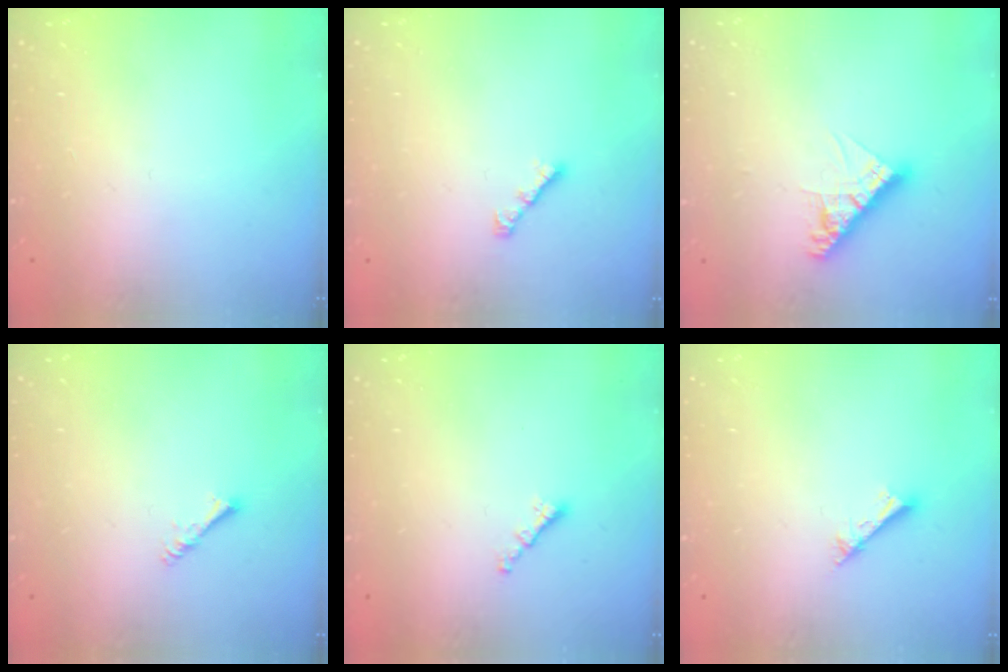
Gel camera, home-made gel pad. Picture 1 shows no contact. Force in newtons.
{"total": 2.6, "press": 2.5, "slide": 0.7}
{"total": 8.4, "press": 8.4, "slide": 0.3}
{"total": 1.4, "press": 1.3, "slide": 0.3}
{"total": 1.2, "press": 1.1, "slide": 0.5}
{"total": 2.6, "press": 2.6, "slide": 0.1}